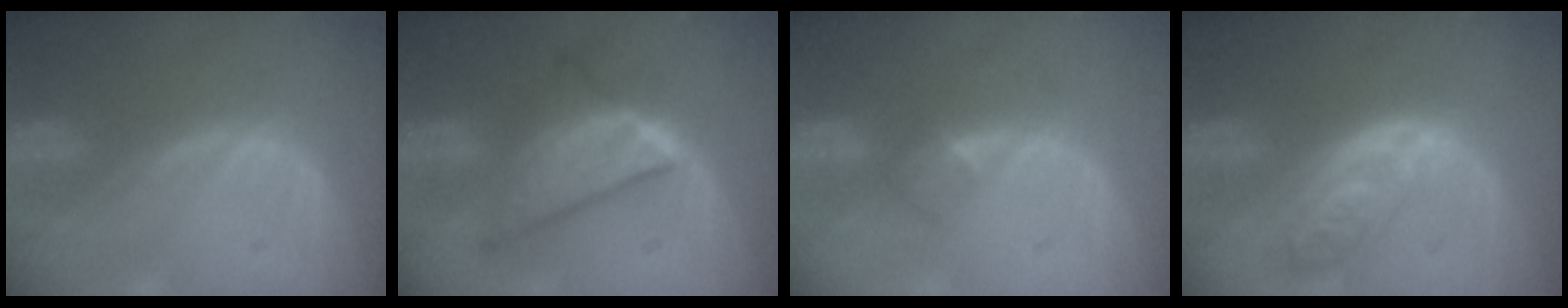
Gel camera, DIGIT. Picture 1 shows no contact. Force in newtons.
{"total": 8.8, "press": 8.7, "slide": 0.6}
{"total": 2.3, "press": 2.0, "slide": 1.1}
{"total": 5.4, "press": 5.1, "slide": 1.9}